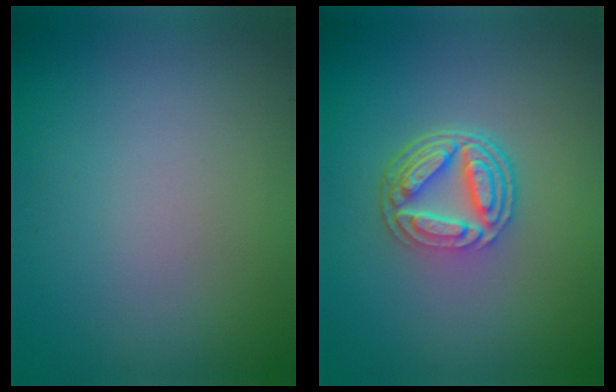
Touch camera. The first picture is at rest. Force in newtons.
{"total": 5.2, "press": 3.8, "slide": 3.5}